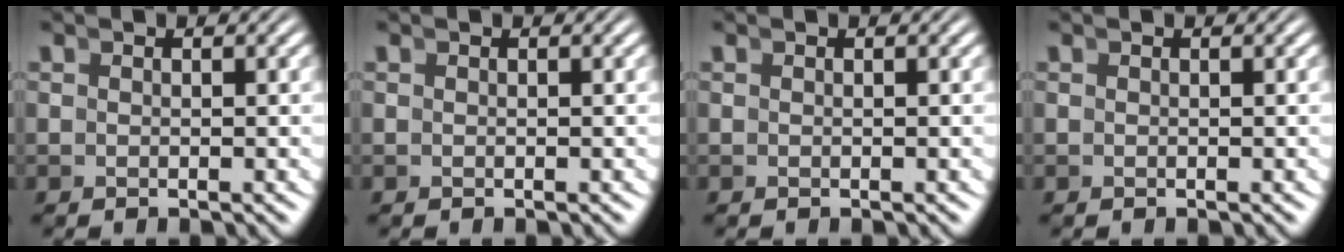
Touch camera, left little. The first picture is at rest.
{"total": 0.0}
{"total": 0.0}
{"total": 0.0}